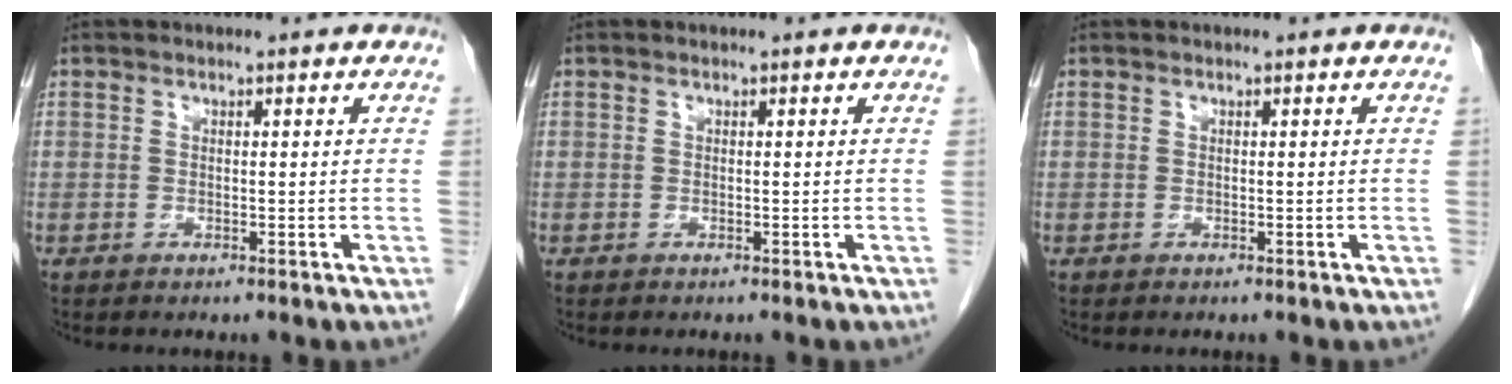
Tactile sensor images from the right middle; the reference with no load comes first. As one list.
[{"total": 0.0}, {"total": 0.0}]